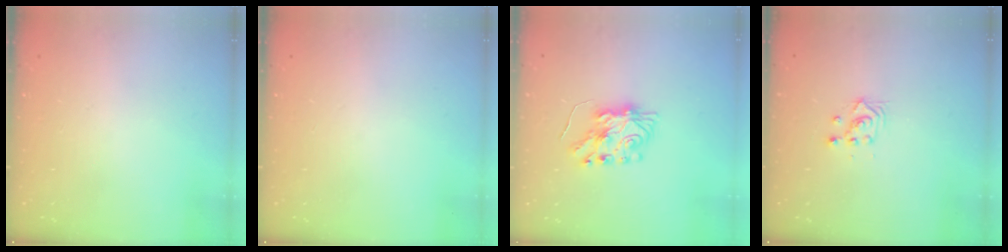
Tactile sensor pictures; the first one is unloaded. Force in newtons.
{"total": 0.0}
{"total": 7.3, "press": 7.3, "slide": 0.5}
{"total": 2.3, "press": 2.3, "slide": 0.1}